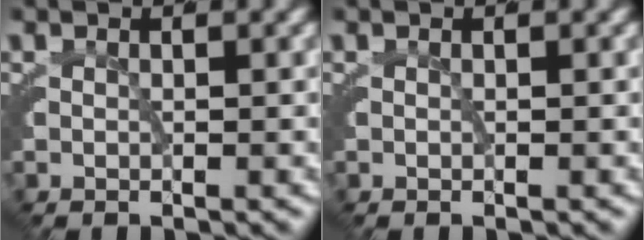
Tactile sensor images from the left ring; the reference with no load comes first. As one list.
[{"total": 0.0}]